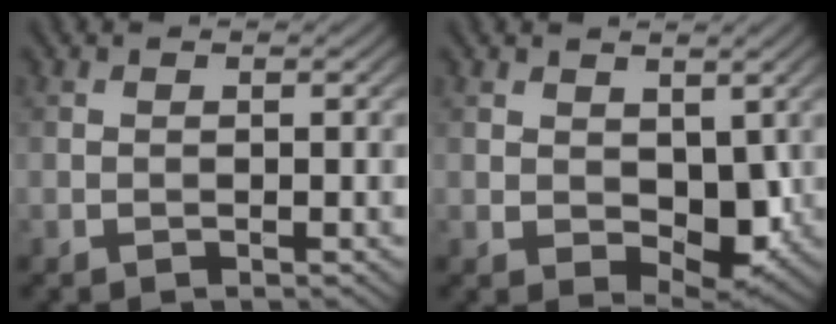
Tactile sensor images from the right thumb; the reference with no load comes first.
{"total": 5.6, "force": [0.9, 3.7, 4.1], "torque": [-0.080, -0.016, 0.020]}